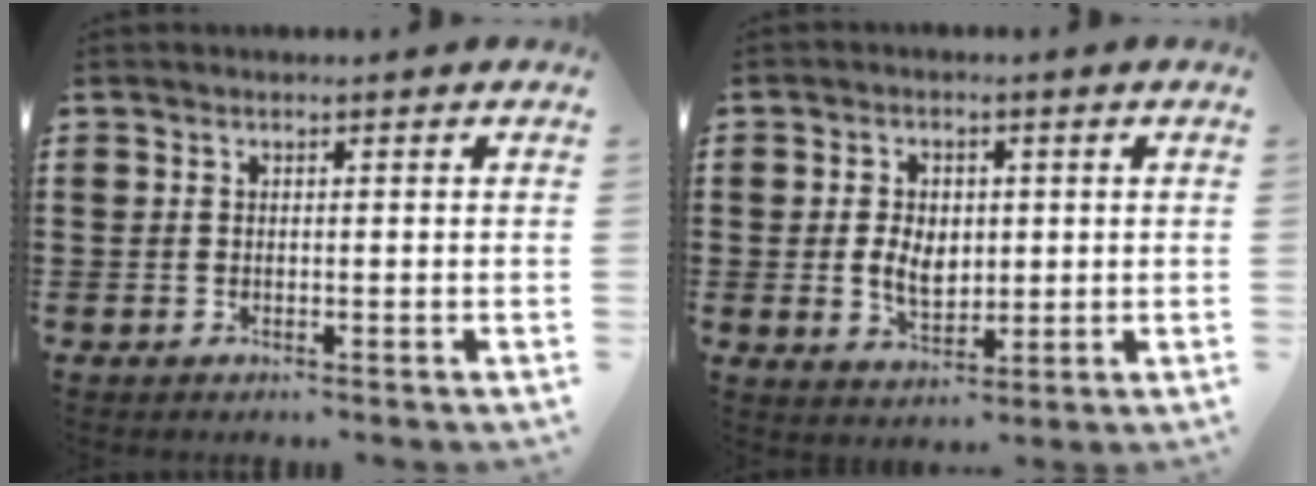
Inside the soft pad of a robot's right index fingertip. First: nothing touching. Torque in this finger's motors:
{"motor_torque": [2.14, 0.00, 0.41, 0.08]}